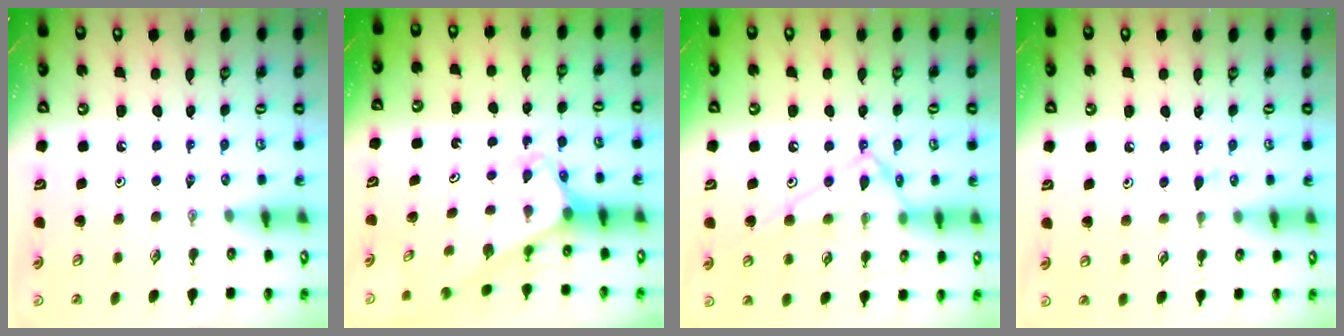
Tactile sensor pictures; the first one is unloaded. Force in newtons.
{"total": 2.8, "press": 2.8, "slide": 0.2}
{"total": 12.6, "press": 12.6, "slide": 0.7}
{"total": 6.5, "press": 6.5, "slide": 0.7}